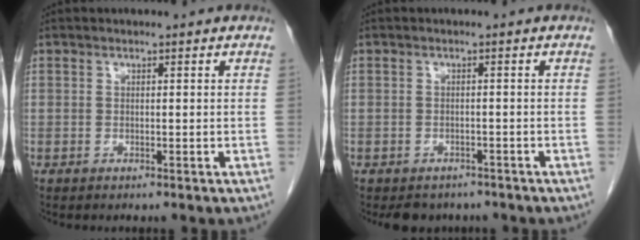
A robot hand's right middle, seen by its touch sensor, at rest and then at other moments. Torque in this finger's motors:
{"motor_torque": [0.04, -0.02, 0.00, 0.01]}